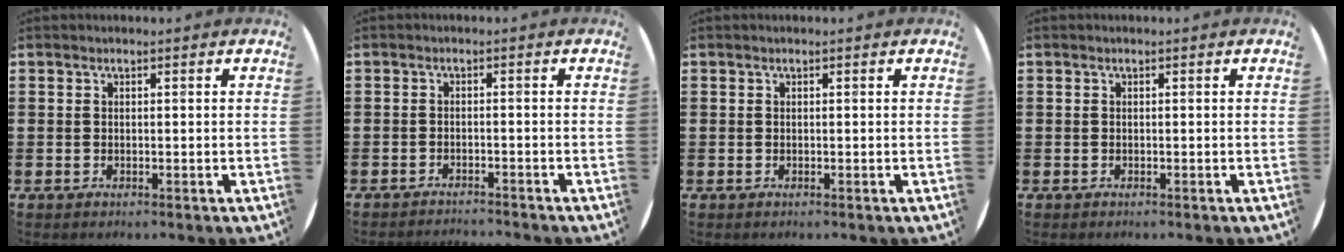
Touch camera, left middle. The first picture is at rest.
{"total": 1.2, "force": [-1.1, -0.2, 0.0], "torque": [-0.004, 0.004, -0.025]}
{"total": 0.0}
{"total": 0.0}